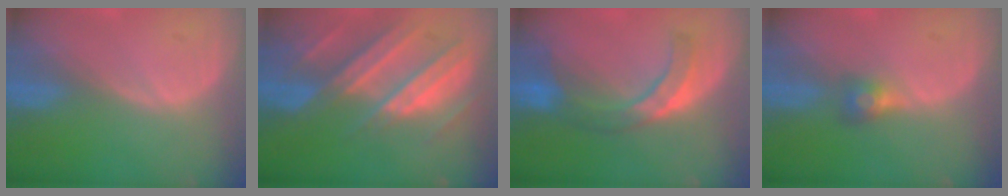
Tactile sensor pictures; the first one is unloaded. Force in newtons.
{"total": 10.3, "press": 9.2, "slide": 4.7}
{"total": 7.5, "press": 7.1, "slide": 2.3}
{"total": 2.8, "press": 2.6, "slide": 1.0}